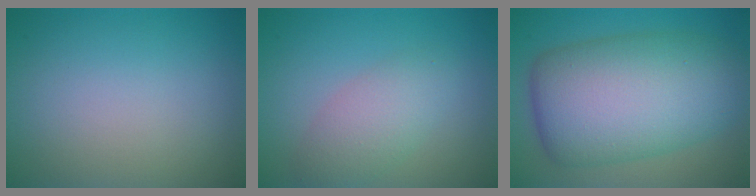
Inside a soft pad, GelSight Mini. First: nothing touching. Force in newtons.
{"total": 3.4, "press": 3.4, "slide": 0.3}
{"total": 12.2, "press": 12.2, "slide": 0.2}